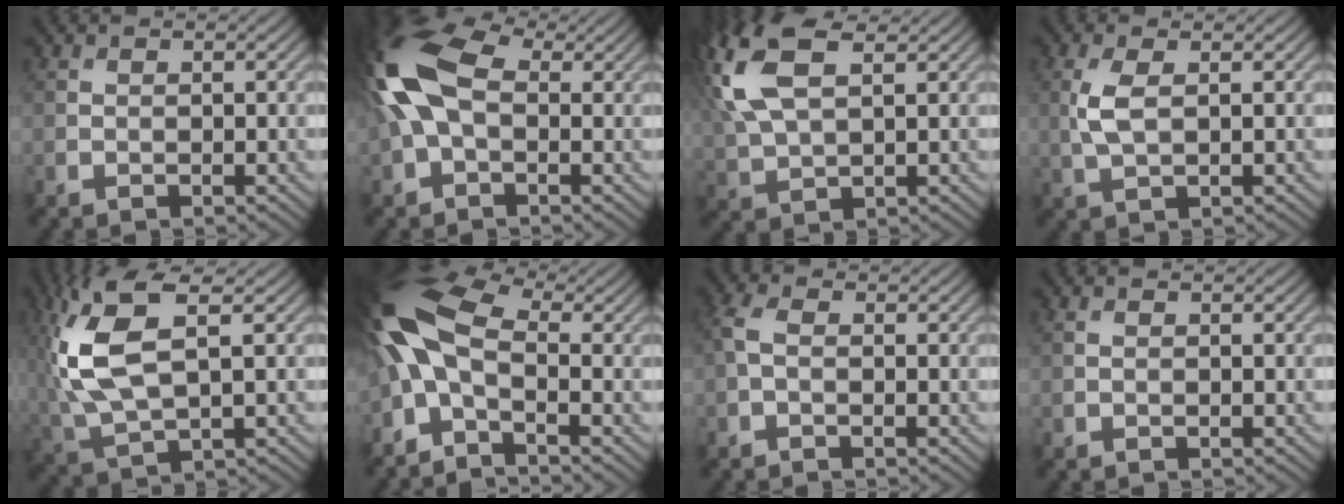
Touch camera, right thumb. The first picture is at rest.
{"total": 12.5, "force": [0.9, 7.5, 10.0], "torque": [-0.249, 0.021, -0.006]}
{"total": 12.1, "force": [4.9, 5.8, 9.4], "torque": [-0.255, 0.021, 0.093]}
{"total": 3.7, "force": [0.5, 1.6, 3.3], "torque": [-0.086, 0.002, 0.013]}
{"total": 11.9, "force": [2.6, 5.0, 10.5], "torque": [-0.260, 0.006, 0.056]}
{"total": 10.6, "force": [-1.5, 4.8, 9.3], "torque": [-0.227, 0.015, -0.056]}
{"total": 2.8, "force": [-0.2, 1.5, 2.3], "torque": [-0.066, 0.007, -0.012]}
{"total": 0.0}